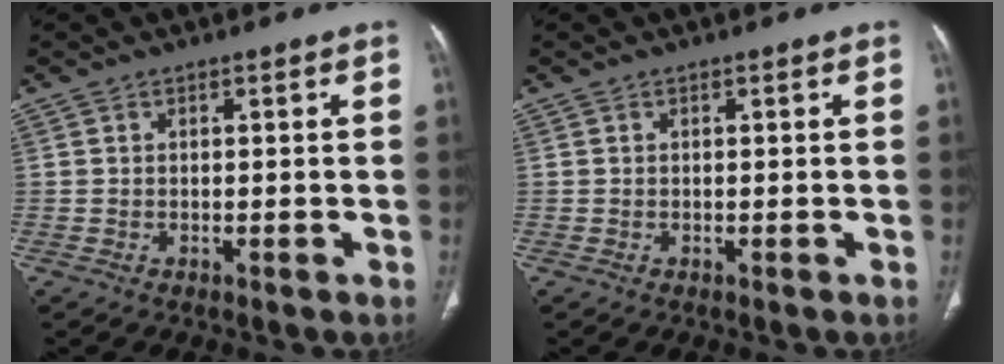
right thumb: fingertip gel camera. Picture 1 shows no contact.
{"total": 0.0}